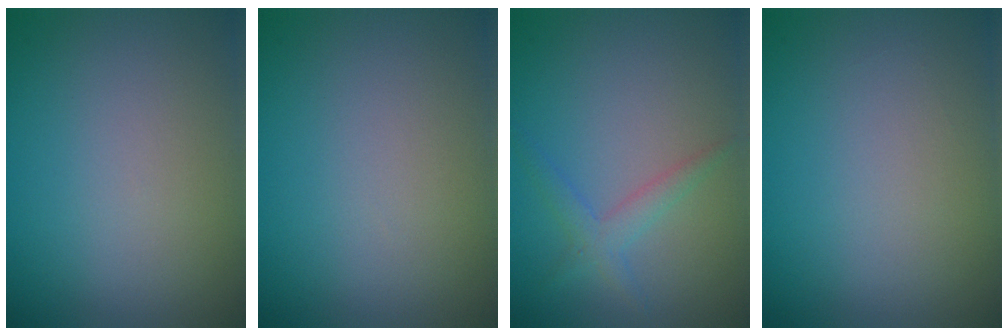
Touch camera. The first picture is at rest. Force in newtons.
{"total": 0.0}
{"total": 1.9, "press": 1.9, "slide": 0.2}
{"total": 0.0}